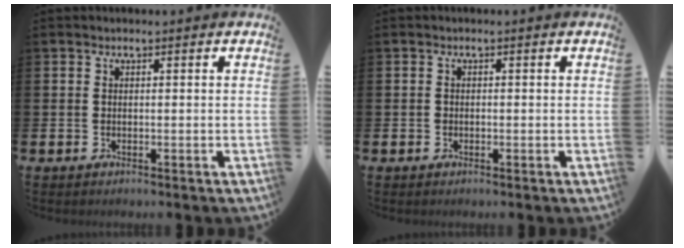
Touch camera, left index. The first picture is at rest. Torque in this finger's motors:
{"motor_torque": [0.04, 0.02, -0.01, -0.01]}